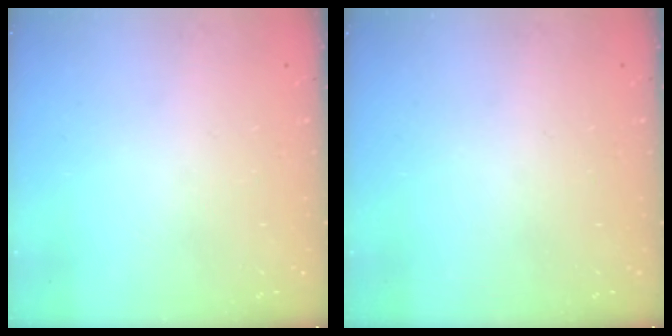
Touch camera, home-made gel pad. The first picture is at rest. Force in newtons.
{"total": 0.0}